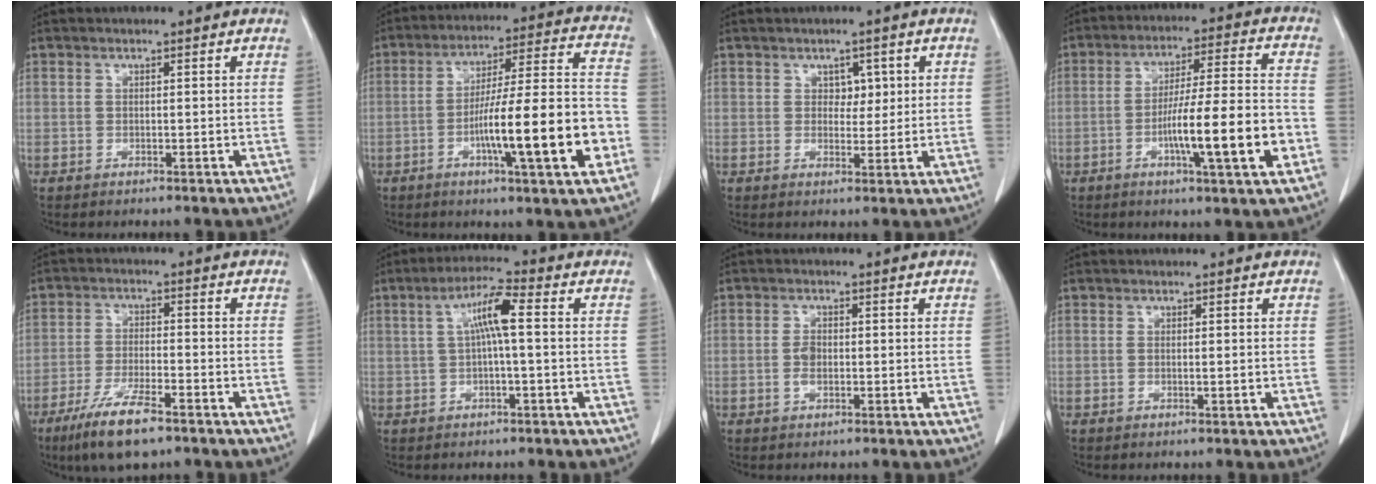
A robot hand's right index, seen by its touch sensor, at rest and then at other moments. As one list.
[{"total": 17.6, "force": [-5.5, 1.2, 16.6], "torque": [-0.259, 0.010, -0.082]}, {"total": 2.9, "force": [0.9, 1.9, 2.0], "torque": [-0.020, 0.001, 0.014]}, {"total": 14.2, "force": [-4.4, 0.7, 13.5], "torque": [-0.221, 0.002, -0.071]}, {"total": 9.3, "force": [-6.2, 1.6, 6.7], "torque": [-0.131, -0.019, -0.108]}, {"total": 6.0, "force": [0.8, 0.4, 6.0], "torque": [-0.112, 0.017, 0.013]}, {"total": 2.1, "force": [-0.4, 1.1, 1.8], "torque": [-0.038, 0.002, -0.007]}, {"total": 0.7, "force": [-0.1, 0.1, 0.6], "torque": [-0.013, -0.002, -0.001]}]